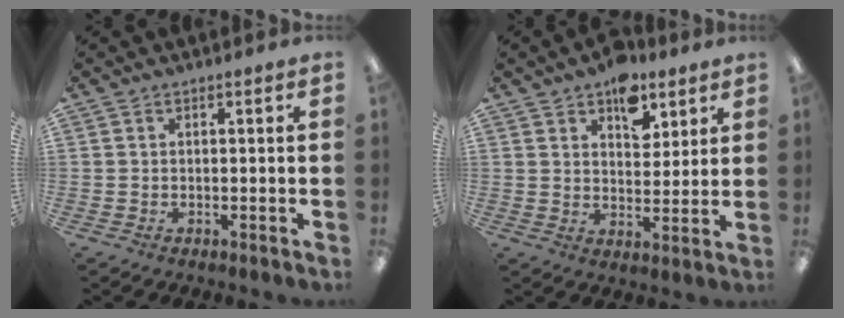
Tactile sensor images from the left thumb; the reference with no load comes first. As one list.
[{"total": 9.9, "force": [6.3, 5.8, 4.9], "torque": [-0.051, -0.029, 0.108]}]